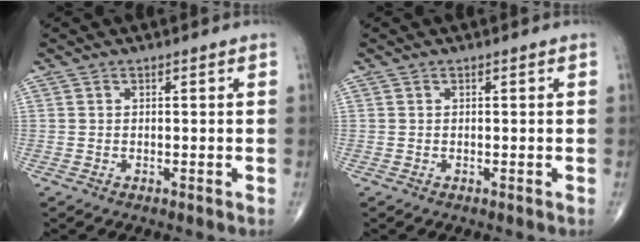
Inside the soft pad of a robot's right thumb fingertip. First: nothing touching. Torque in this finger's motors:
{"motor_torque": [0.00, 0.00, 0.00, 0.00, 0.00]}